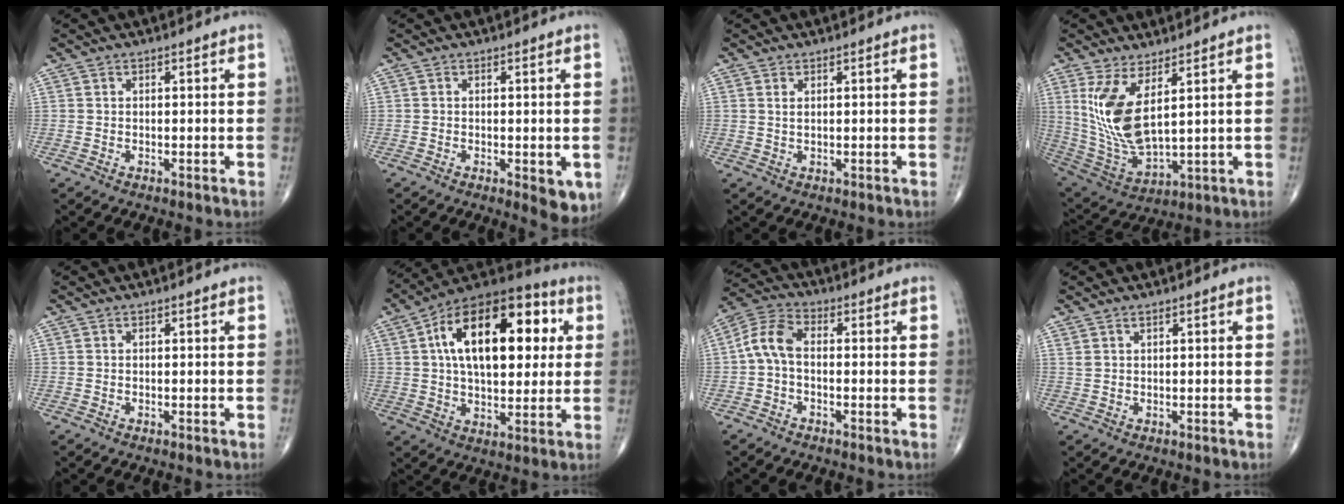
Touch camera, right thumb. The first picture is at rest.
{"total": 5.0, "force": [-1.4, 1.9, 4.4], "torque": [-0.047, -0.010, -0.014]}
{"total": 1.0, "force": [0.5, 0.3, 0.8], "torque": [-0.018, 0.000, 0.012]}
{"total": 13.0, "force": [4.4, 4.9, 11.2], "torque": [-0.236, -0.039, 0.106]}
{"total": 0.0}
{"total": 24.1, "force": [5.7, 12.6, 19.7], "torque": [-0.284, 0.018, 0.081]}
{"total": 6.6, "force": [-0.6, 3.8, 5.4], "torque": [-0.110, 0.023, -0.025]}
{"total": 1.2, "force": [0.9, 0.3, 0.7], "torque": [-0.016, 0.003, 0.022]}